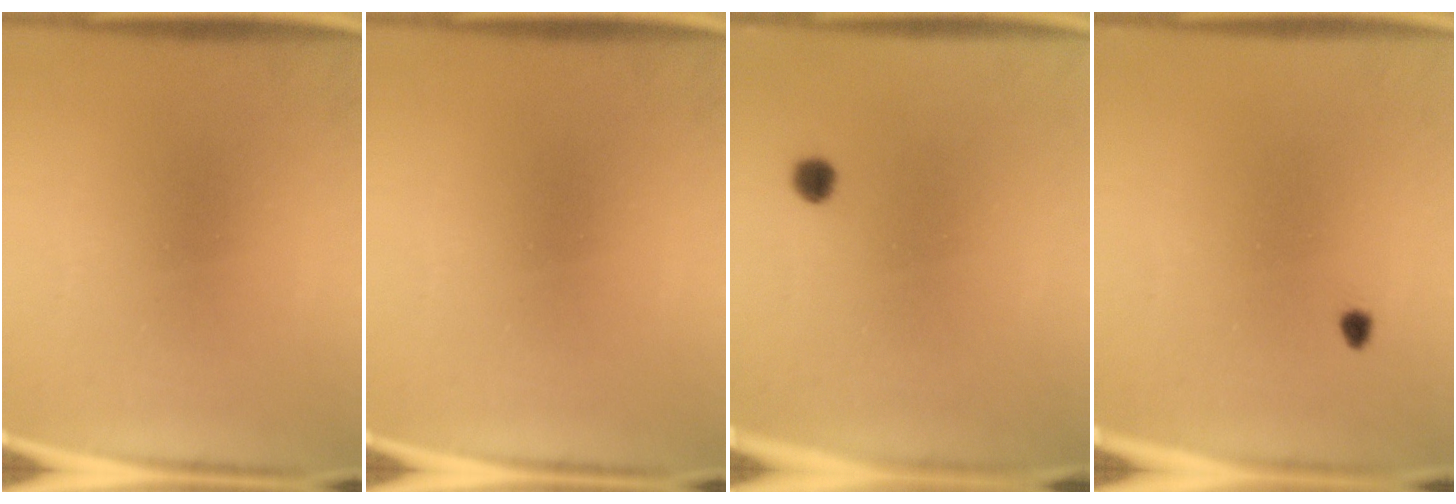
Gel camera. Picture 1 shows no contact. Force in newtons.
{"total": 0.0}
{"total": 1.8}
{"total": 1.0}